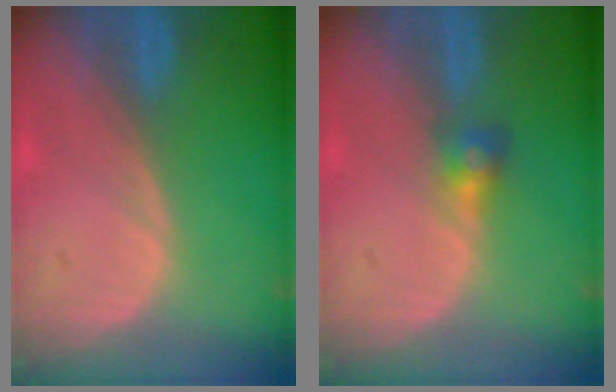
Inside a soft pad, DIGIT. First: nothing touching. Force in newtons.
{"total": 2.6, "press": 2.5, "slide": 0.7}